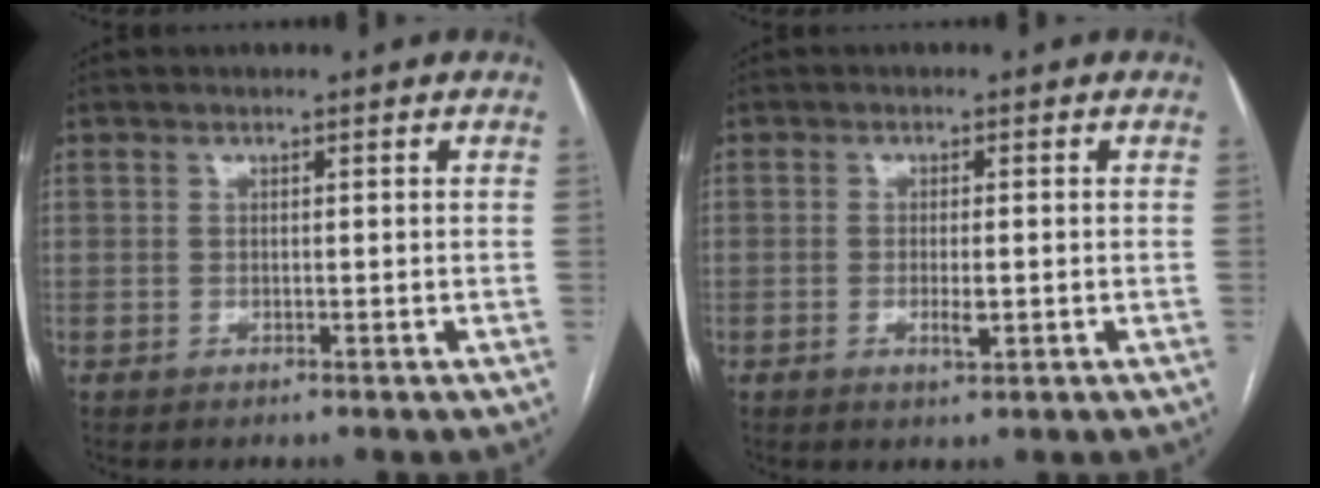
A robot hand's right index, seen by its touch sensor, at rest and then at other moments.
{"total": 2.5, "force": [-0.5, 0.6, 2.4], "torque": [-0.043, -0.002, -0.007]}